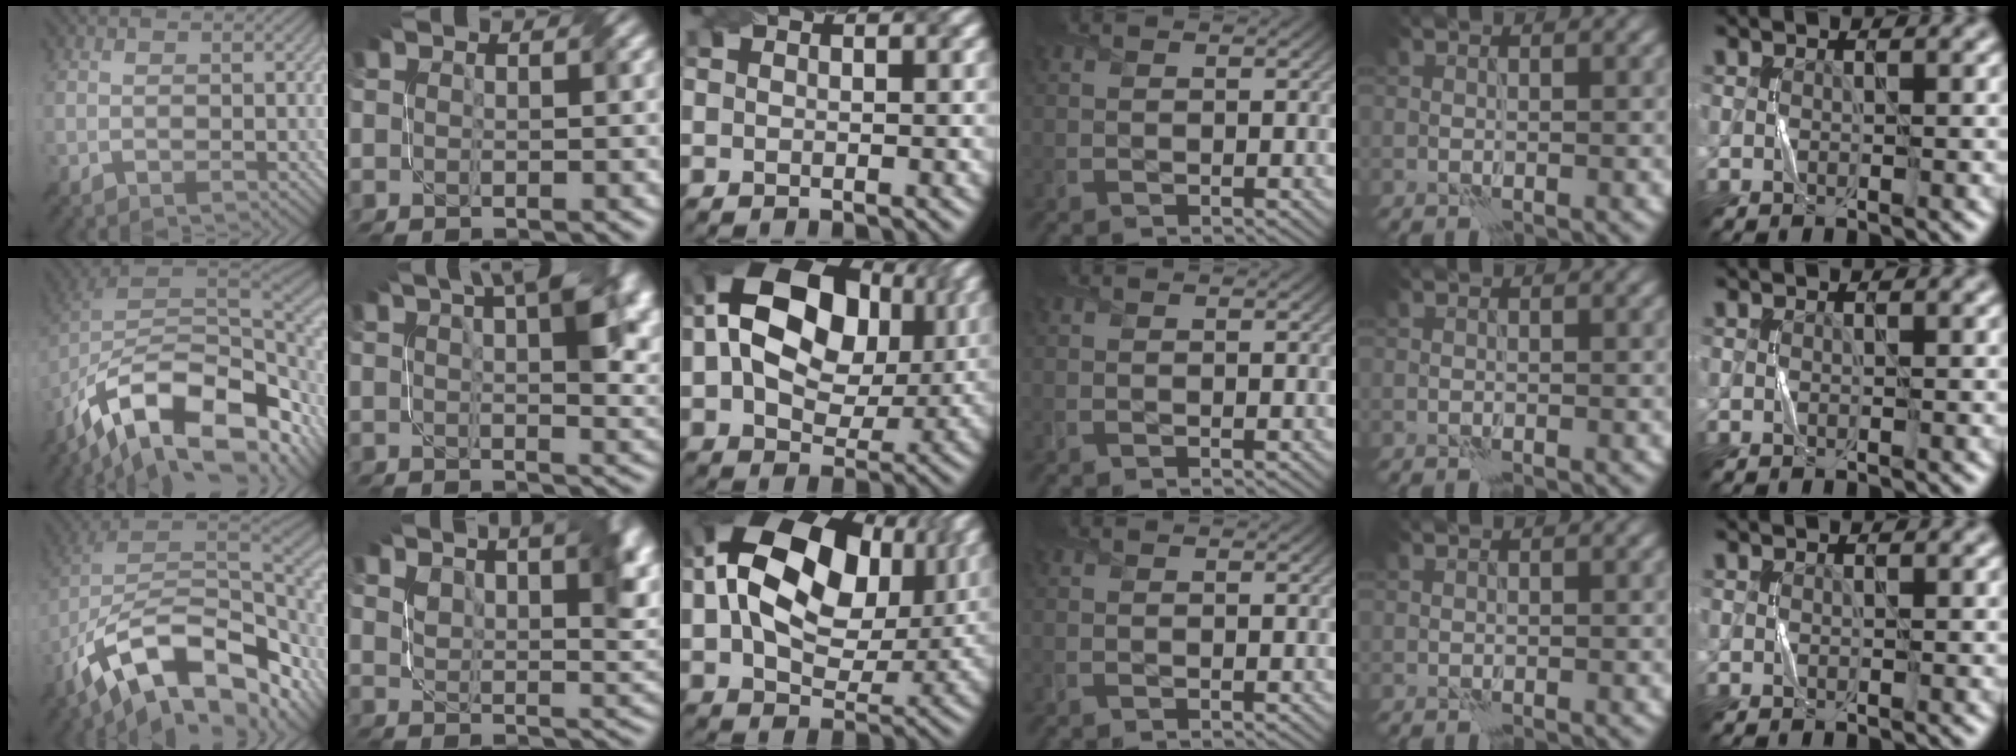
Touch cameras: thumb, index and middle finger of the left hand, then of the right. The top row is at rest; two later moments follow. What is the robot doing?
{"motion": "twist", "object": "screw"}